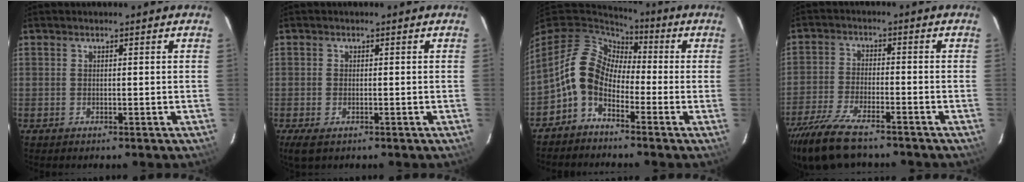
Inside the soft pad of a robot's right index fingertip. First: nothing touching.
{"total": 3.1, "force": [-1.8, 1.5, 2.0], "torque": [-0.045, -0.011, -0.033]}
{"total": 10.0, "force": [-3.2, 7.3, 6.0], "torque": [-0.122, 0.019, -0.080]}
{"total": 13.7, "force": [-11.0, 3.8, 7.2], "torque": [-0.170, -0.033, -0.206]}